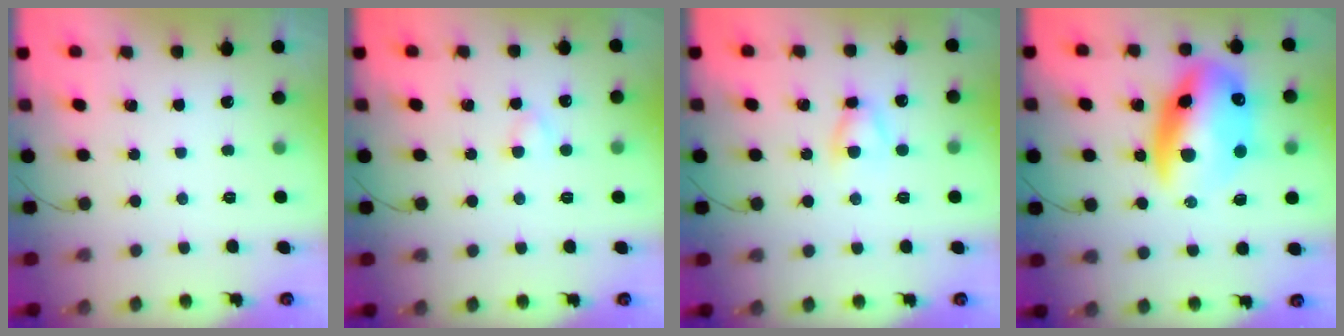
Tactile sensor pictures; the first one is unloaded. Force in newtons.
{"total": 2.3, "press": 2.1, "slide": 0.9}
{"total": 4.6, "press": 4.6, "slide": 0.6}
{"total": 18.6, "press": 18.1, "slide": 4.4}